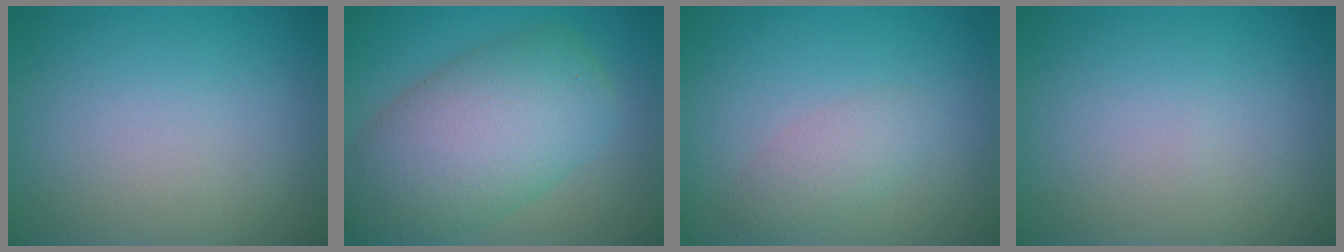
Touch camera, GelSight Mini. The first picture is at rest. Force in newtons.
{"total": 10.0, "press": 10.0, "slide": 0.5}
{"total": 2.2, "press": 2.2, "slide": 0.1}
{"total": 0.0}